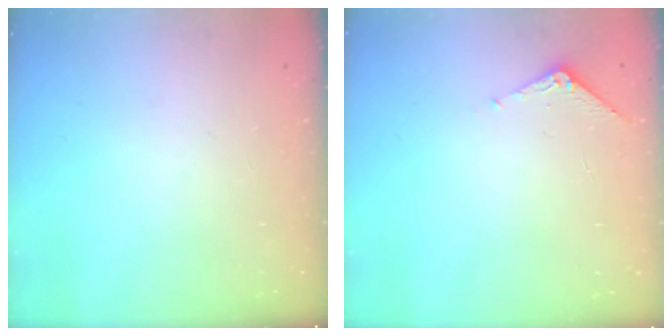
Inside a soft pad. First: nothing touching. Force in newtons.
{"total": 6.2, "press": 6.1, "slide": 0.6}